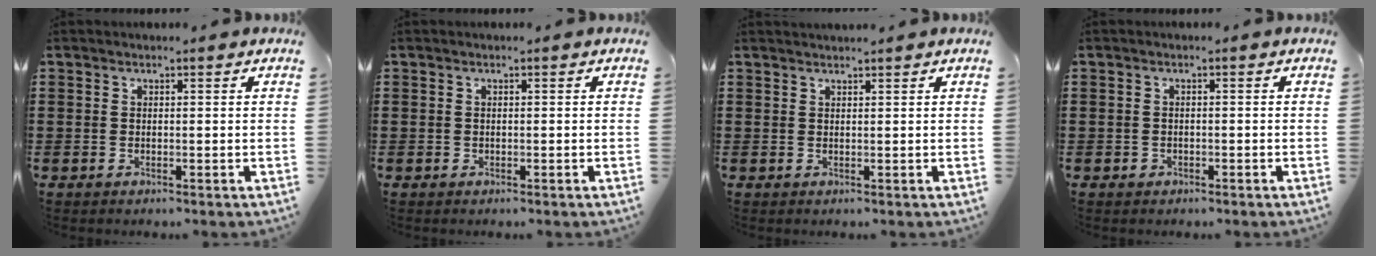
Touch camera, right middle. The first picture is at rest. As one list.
[{"total": 0.0}, {"total": 0.9, "force": [0.9, -0.1, 0.0], "torque": [-0.002, -0.002, 0.019]}, {"total": 1.0, "force": [-0.7, 0.7, 0.1], "torque": [-0.003, 0.001, -0.015]}]